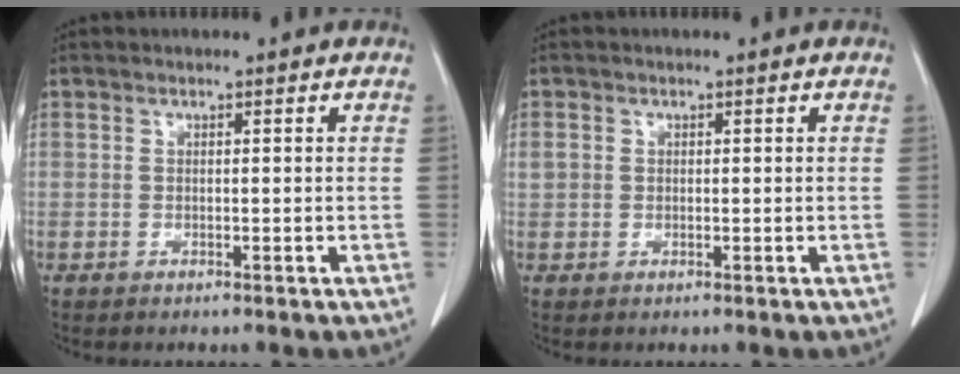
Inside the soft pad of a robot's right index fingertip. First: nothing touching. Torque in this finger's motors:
{"motor_torque": [0.04, -0.01, 0.02, 0.00]}